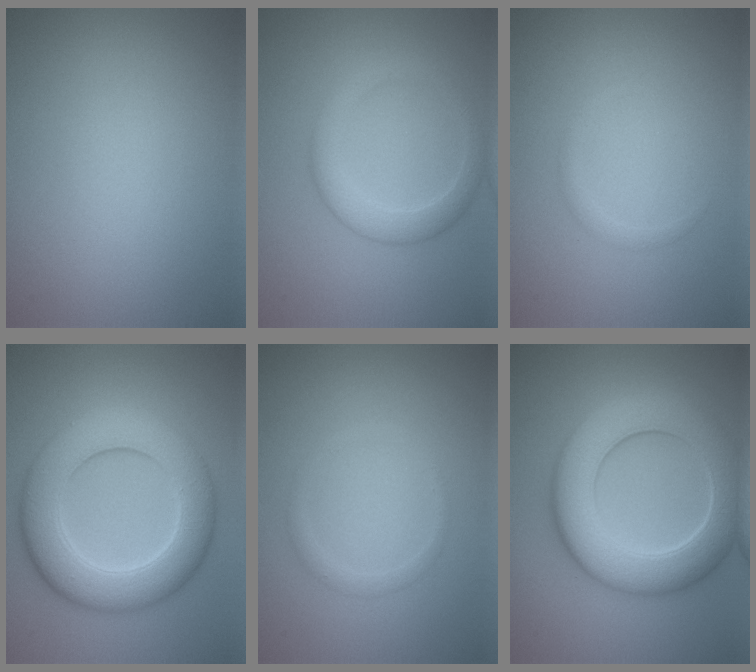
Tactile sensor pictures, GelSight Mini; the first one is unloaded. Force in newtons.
{"total": 3.0, "press": 3.0, "slide": 0.0}
{"total": 0.7, "press": 0.7, "slide": 0.0}
{"total": 8.6, "press": 8.6, "slide": 0.1}
{"total": 1.0, "press": 1.0, "slide": 0.1}
{"total": 8.8, "press": 8.8, "slide": 0.8}